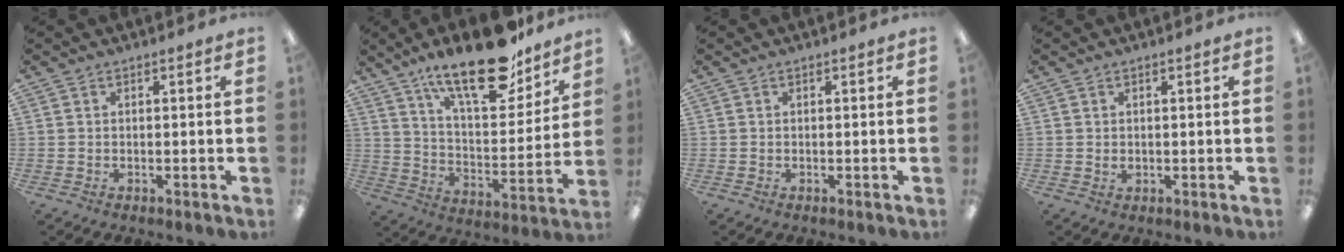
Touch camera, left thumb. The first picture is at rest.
{"total": 20.9, "force": [15.4, 6.9, 12.3], "torque": [-0.193, -0.100, 0.259]}
{"total": 0.0}
{"total": 1.1, "force": [0.3, 0.6, 0.9], "torque": [-0.019, 0.002, 0.005]}